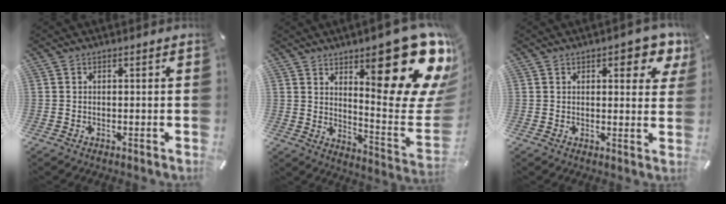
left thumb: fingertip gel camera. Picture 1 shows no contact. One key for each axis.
{"total": 29.9, "fx": 16.0, "fy": 10.4, "fz": 23.0, "tx": -0.284, "ty": -0.118, "tz": 0.264}
{"total": 7.1, "fx": 4.0, "fy": 3.4, "fz": 4.8, "tx": -0.054, "ty": -0.020, "tz": 0.064}